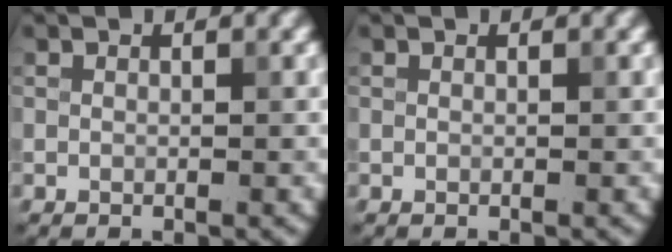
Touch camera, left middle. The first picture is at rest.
{"total": 0.0}